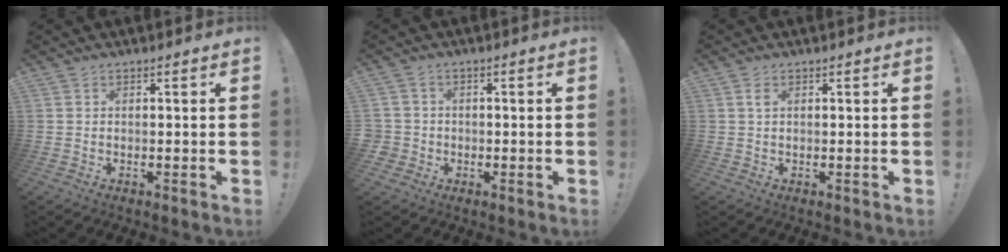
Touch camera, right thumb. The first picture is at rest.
{"total": 3.6, "force": [-0.7, 3.4, 0.9], "torque": [-0.018, 0.005, -0.013]}
{"total": 1.6, "force": [0.7, 1.0, 1.1], "torque": [-0.015, 0.001, 0.009]}